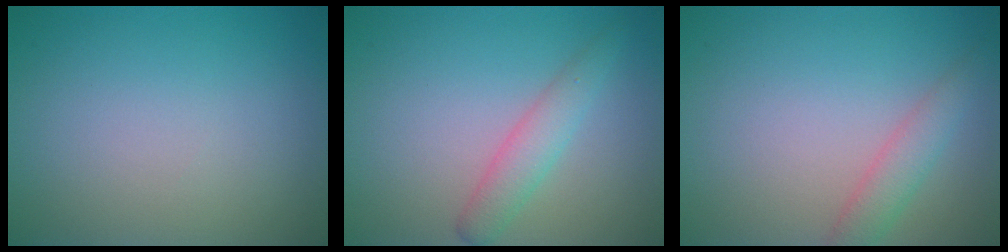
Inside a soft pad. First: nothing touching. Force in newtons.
{"total": 1.7, "press": 1.7, "slide": 0.1}
{"total": 2.2, "press": 2.2, "slide": 0.2}